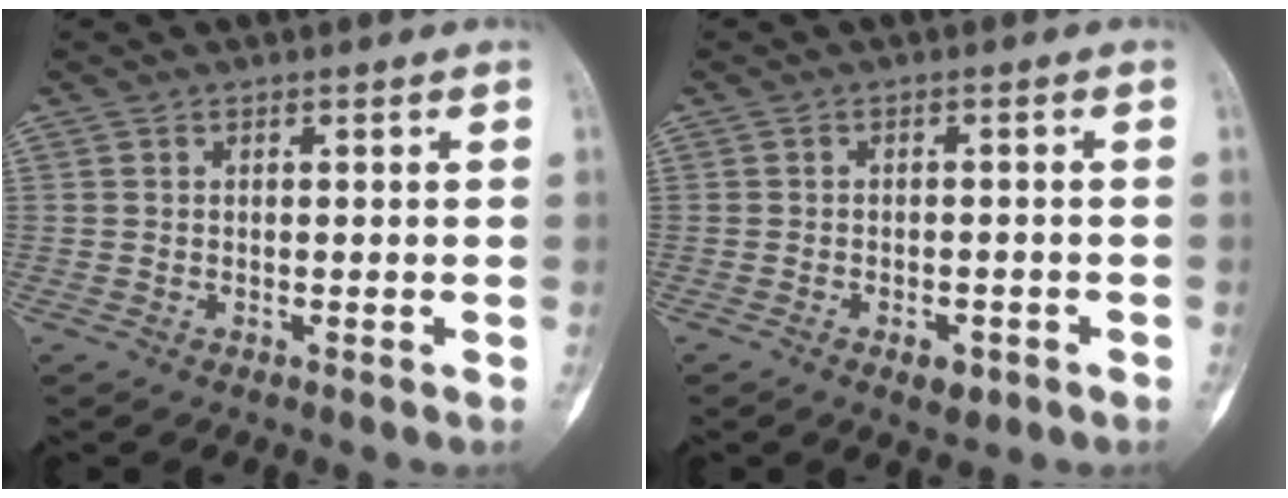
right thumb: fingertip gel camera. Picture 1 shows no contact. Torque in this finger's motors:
{"motor_torque": [-0.18, -0.02, -0.02, 0.24, -0.10]}